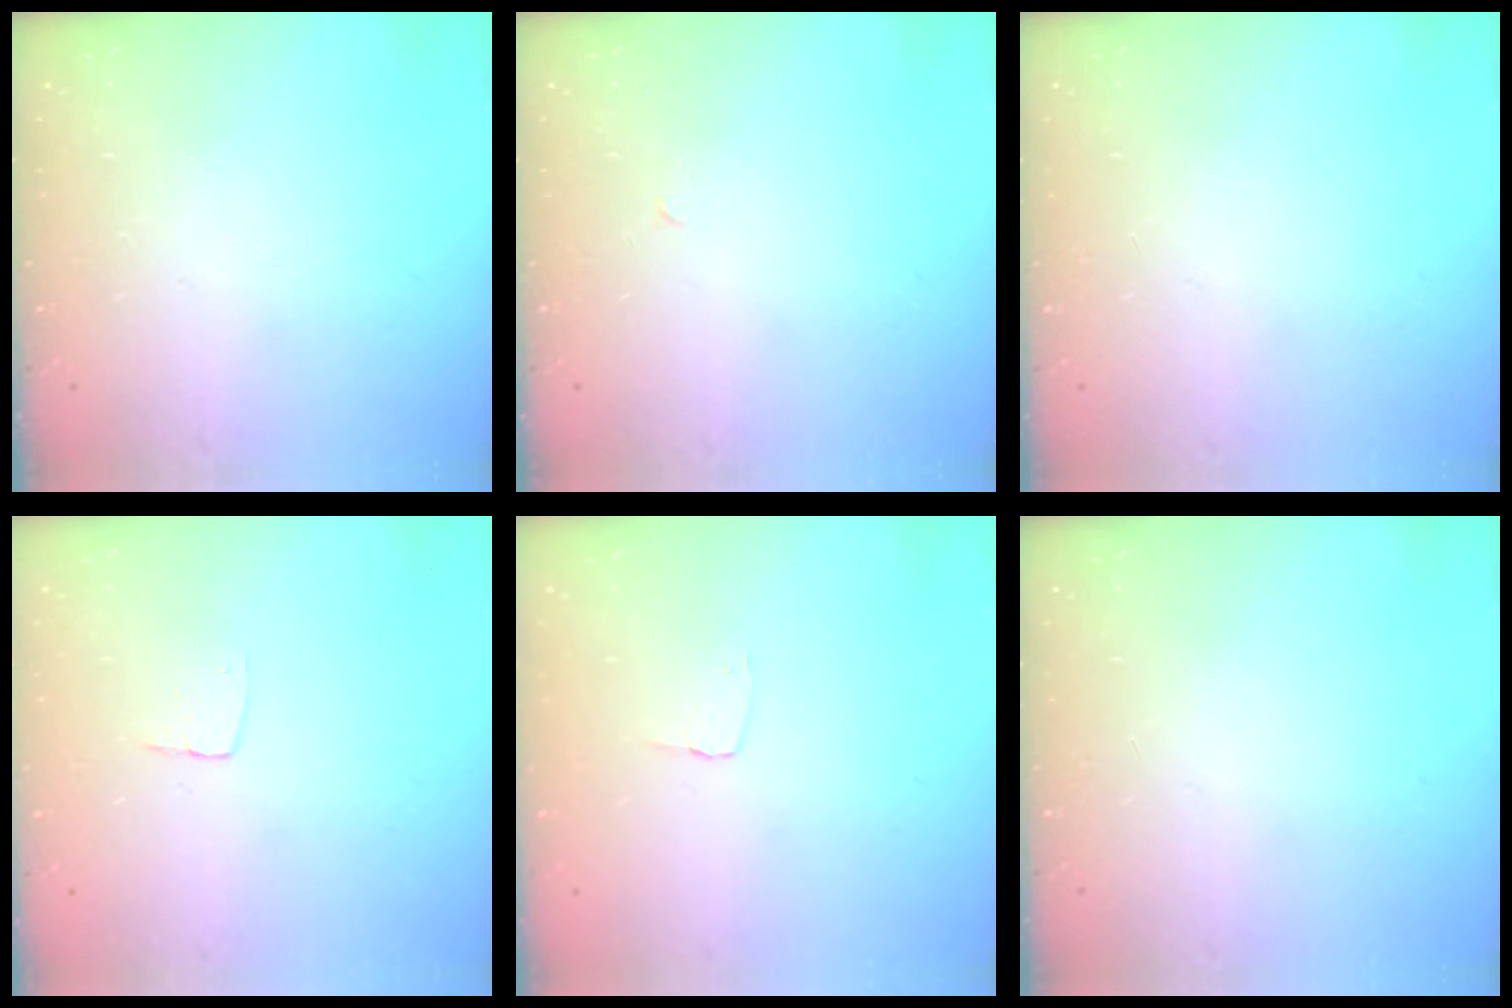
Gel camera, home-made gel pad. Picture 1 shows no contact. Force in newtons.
{"total": 0.0}
{"total": 0.0}
{"total": 3.4, "press": 3.4, "slide": 0.2}
{"total": 2.6, "press": 2.6, "slide": 0.2}
{"total": 0.0}